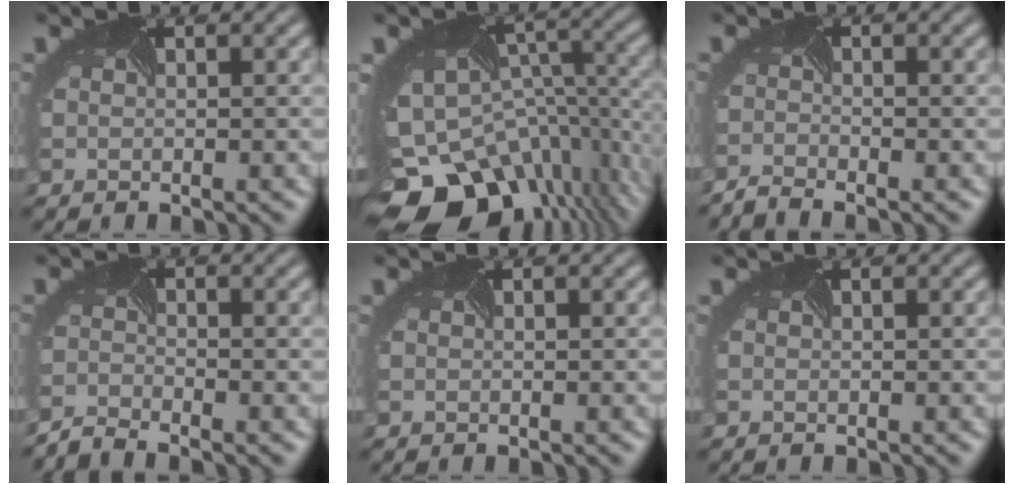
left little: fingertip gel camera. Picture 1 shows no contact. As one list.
[{"total": 15.7, "force": [-8.9, 9.9, 8.2], "torque": [-0.165, -0.024, -0.101]}, {"total": 2.4, "force": [-2.4, -0.5, -0.1], "torque": [-0.008, -0.008, -0.050]}, {"total": 3.0, "force": [-3.0, -0.4, -0.2], "torque": [-0.006, -0.007, -0.061]}, {"total": 0.0}, {"total": 0.0}]